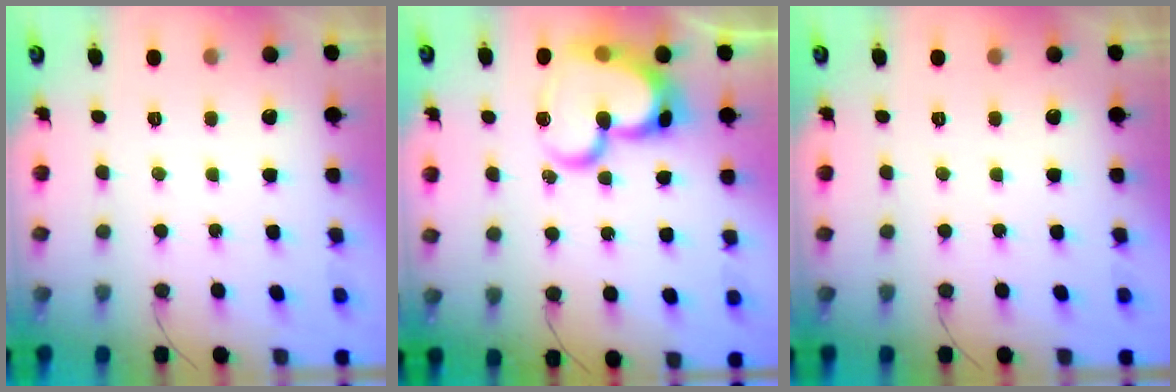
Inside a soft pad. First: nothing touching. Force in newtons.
{"total": 21.8, "press": 21.7, "slide": 2.5}
{"total": 0.0}